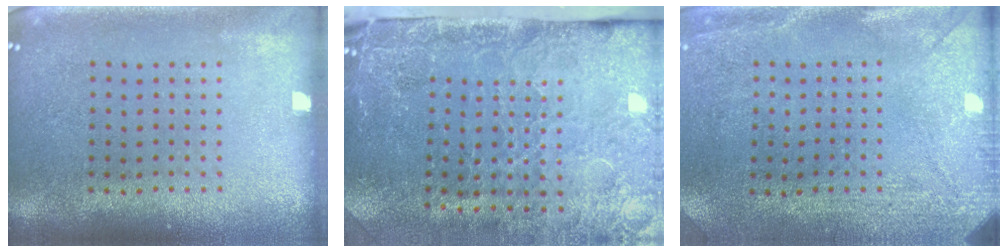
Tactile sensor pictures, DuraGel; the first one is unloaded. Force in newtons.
{"total": 4.8, "press": 3.6, "slide": 3.1}
{"total": 3.0, "press": 2.3, "slide": 1.9}